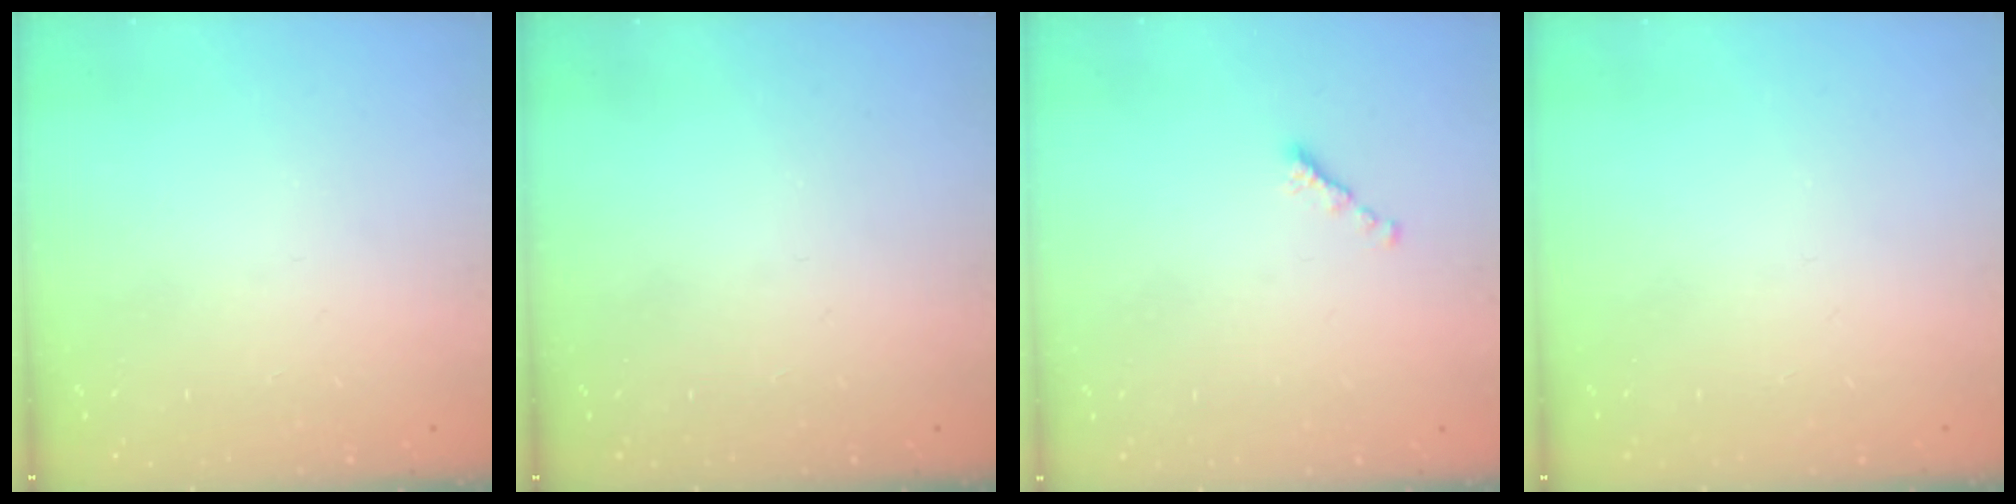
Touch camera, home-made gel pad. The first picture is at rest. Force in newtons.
{"total": 0.0}
{"total": 0.0}
{"total": 0.0}